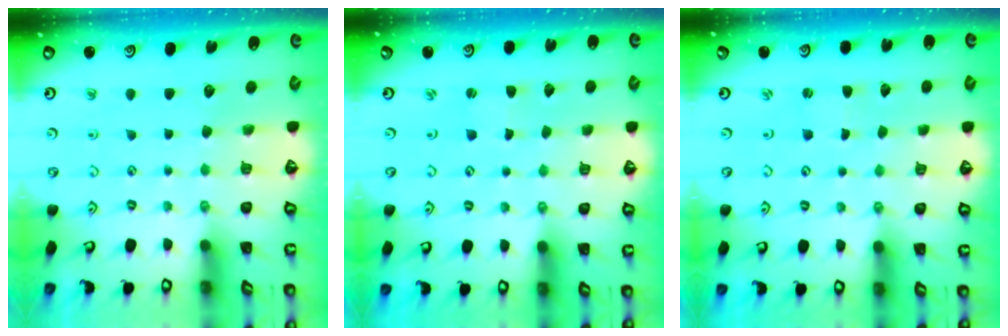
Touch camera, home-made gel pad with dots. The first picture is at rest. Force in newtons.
{"total": 1.4, "press": 1.4, "slide": 0.3}
{"total": 0.0}